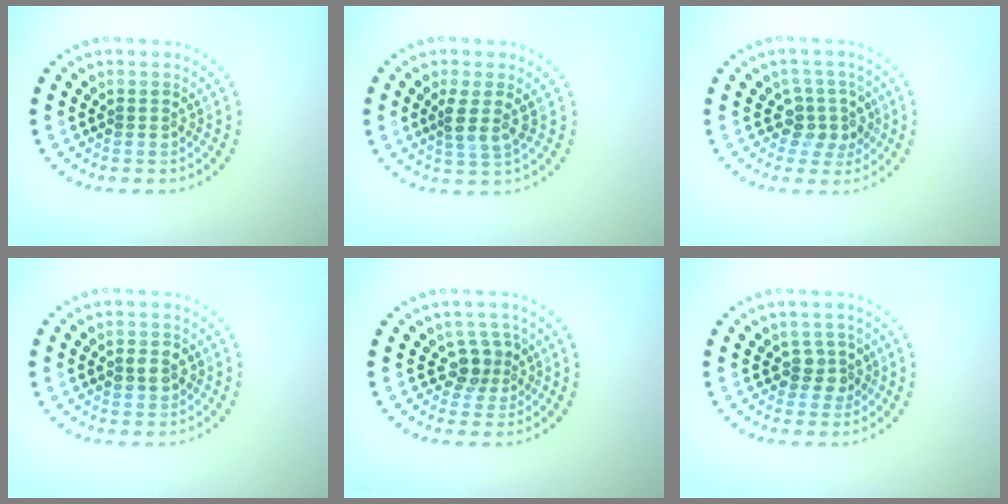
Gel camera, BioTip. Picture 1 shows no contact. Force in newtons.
{"total": 2.1, "press": 1.6, "slide": 1.3}
{"total": 2.7, "press": 2.1, "slide": 1.7}
{"total": 1.7, "press": 1.7, "slide": 0.2}
{"total": 2.5, "press": 1.9, "slide": 1.5}
{"total": 1.8, "press": 1.4, "slide": 1.1}